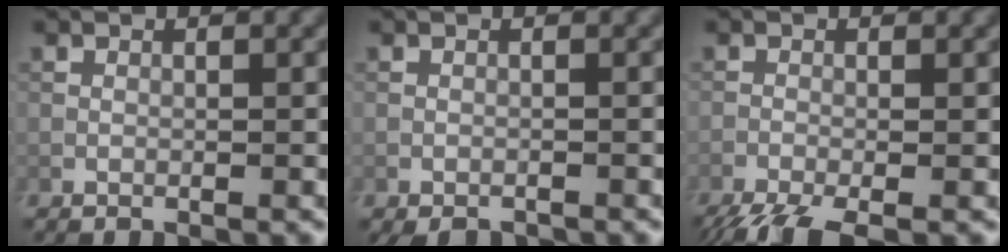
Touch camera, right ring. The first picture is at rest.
{"total": 2.2, "force": [-2.0, 0.6, 0.8], "torque": [-0.014, -0.005, -0.031]}
{"total": 4.6, "force": [-3.5, 0.9, 2.8], "torque": [-0.054, -0.019, -0.073]}